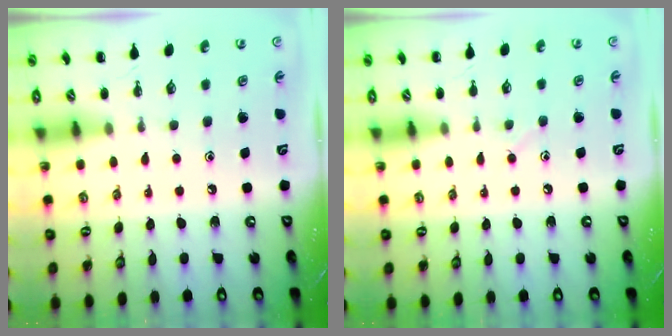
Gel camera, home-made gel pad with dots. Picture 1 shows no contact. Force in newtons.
{"total": 4.5, "press": 4.3, "slide": 1.3}